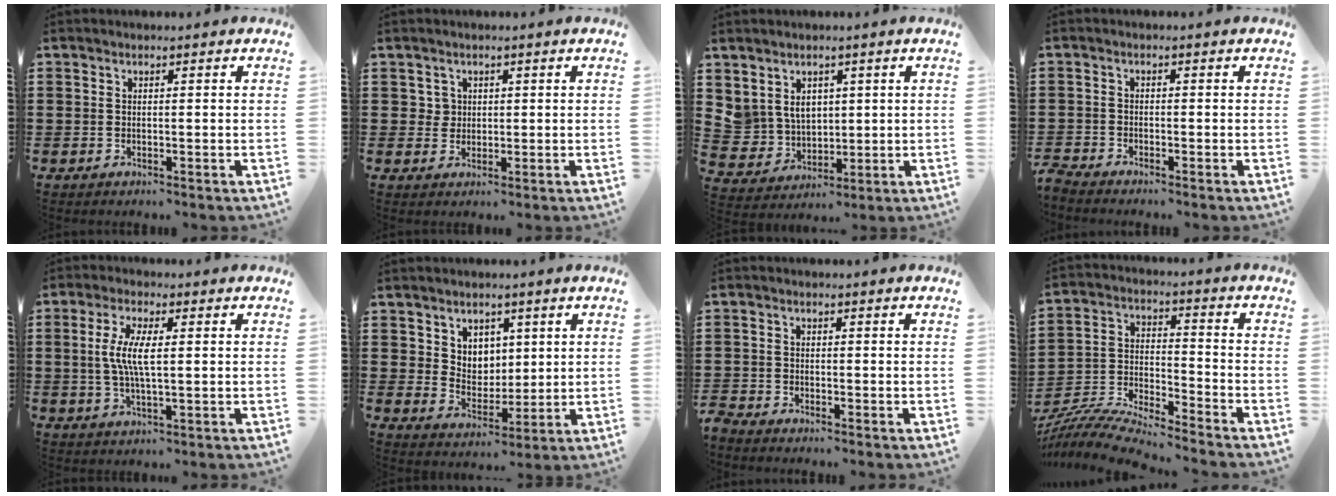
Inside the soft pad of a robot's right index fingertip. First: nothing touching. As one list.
[{"total": 2.1, "force": [0.7, 1.9, 0.4], "torque": [-0.016, 0.009, 0.013]}, {"total": 5.2, "force": [2.6, 4.4, 1.3], "torque": [-0.054, -0.001, 0.048]}, {"total": 1.7, "force": [-1.7, 0.0, 0.0], "torque": [-0.006, 0.001, -0.035]}, {"total": 6.0, "force": [0.4, 1.6, 5.7], "torque": [-0.121, -0.002, 0.000]}, {"total": 5.0, "force": [3.0, 4.0, 0.6], "torque": [-0.027, 0.001, 0.053]}, {"total": 1.7, "force": [-1.7, 0.2, 0.0], "torque": [-0.005, 0.002, -0.038]}, {"total": 7.9, "force": [-7.6, 0.5, 2.1], "torque": [-0.056, -0.002, -0.155]}]